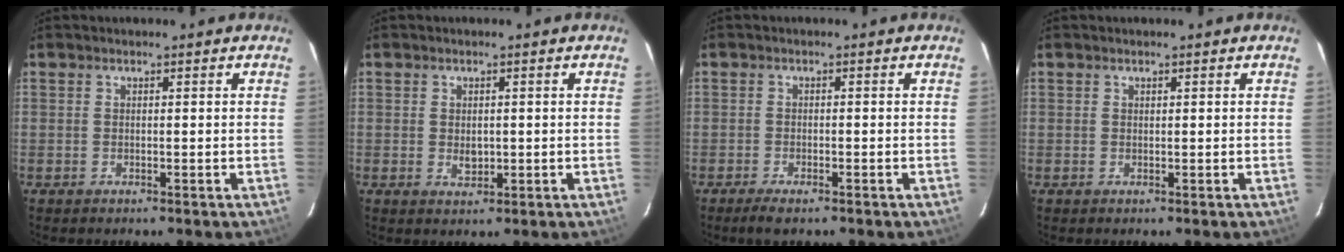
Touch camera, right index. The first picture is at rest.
{"total": 2.4, "force": [-0.1, 1.8, 1.7], "torque": [-0.026, -0.001, 0.001]}
{"total": 3.2, "force": [-2.4, 0.7, 2.0], "torque": [-0.049, -0.008, -0.043]}
{"total": 0.0}